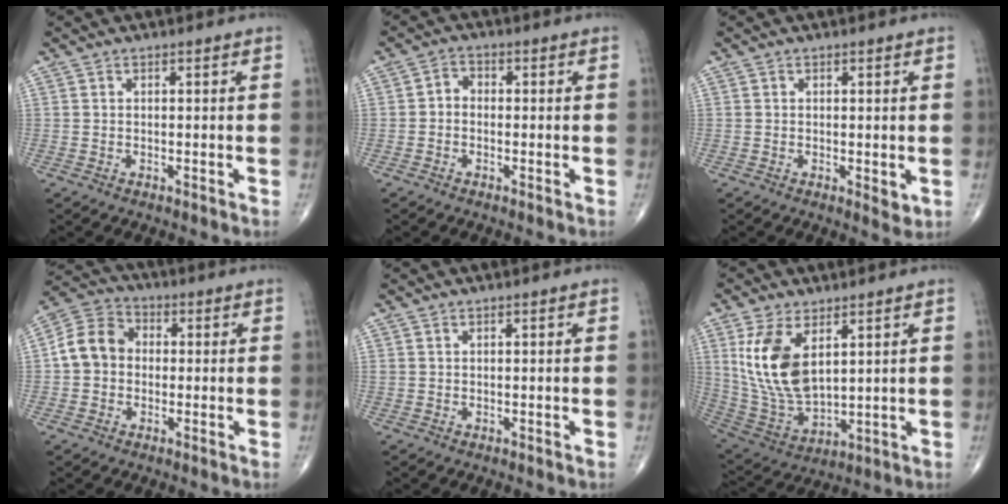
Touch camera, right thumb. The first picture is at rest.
{"total": 2.6, "force": [-0.4, 2.1, 1.5], "torque": [-0.012, 0.013, -0.019]}
{"total": 2.2, "force": [-0.2, 1.1, 1.9], "torque": [-0.023, -0.007, -0.004]}
{"total": 8.9, "force": [0.0, 7.4, 4.9], "torque": [-0.077, 0.028, -0.015]}
{"total": 0.5, "force": [0.3, 0.3, 0.2], "torque": [0.000, 0.001, 0.007]}
{"total": 14.8, "force": [4.8, 7.8, 11.6], "torque": [-0.223, -0.023, 0.113]}